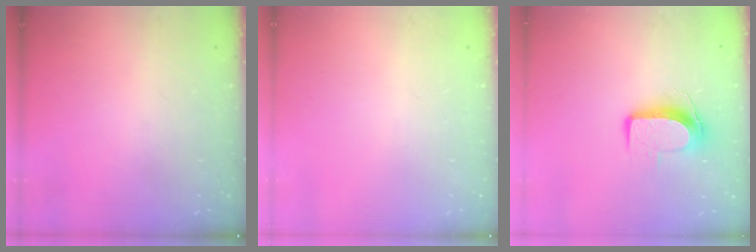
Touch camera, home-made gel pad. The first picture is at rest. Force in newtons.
{"total": 0.0}
{"total": 8.7, "press": 8.6, "slide": 0.7}